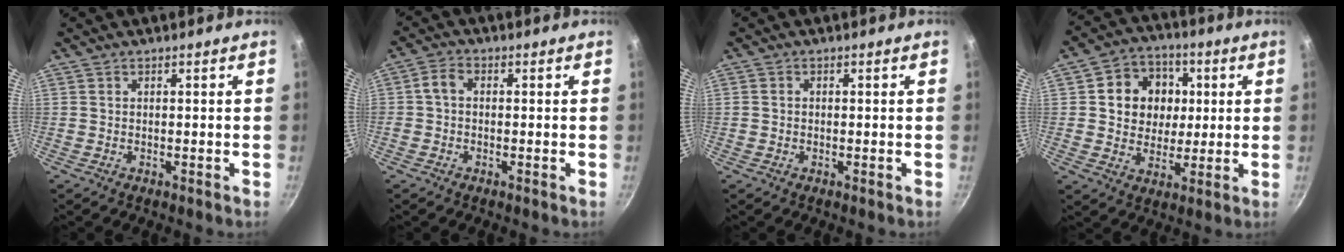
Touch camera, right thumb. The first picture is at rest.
{"total": 2.3, "force": [-0.2, 1.8, 1.4], "torque": [-0.029, 0.012, -0.007]}
{"total": 1.0, "force": [-0.2, 0.9, 0.4], "torque": [-0.008, 0.003, -0.005]}
{"total": 12.4, "force": [2.3, 10.7, 5.7], "torque": [-0.056, 0.005, 0.032]}